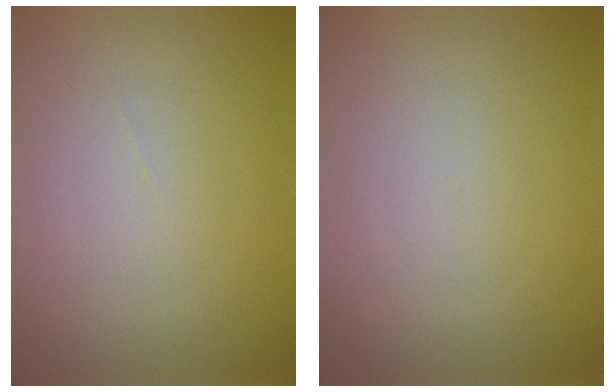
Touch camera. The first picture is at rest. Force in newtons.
{"total": 0.0}